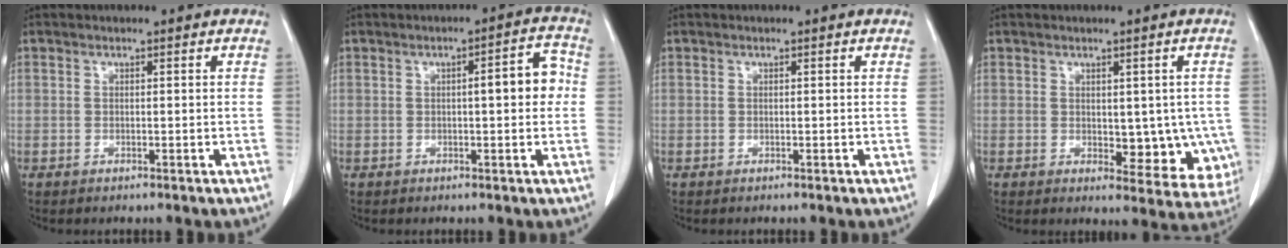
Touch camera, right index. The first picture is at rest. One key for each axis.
{"total": 5.5, "fx": 0.2, "fy": 1.3, "fz": 5.3, "tx": -0.068, "ty": 0.019, "tz": -0.001}
{"total": 0.0}
{"total": 8.5, "fx": -0.8, "fy": 4.6, "fz": 7.1, "tx": -0.058, "ty": -0.005, "tz": 0.001}